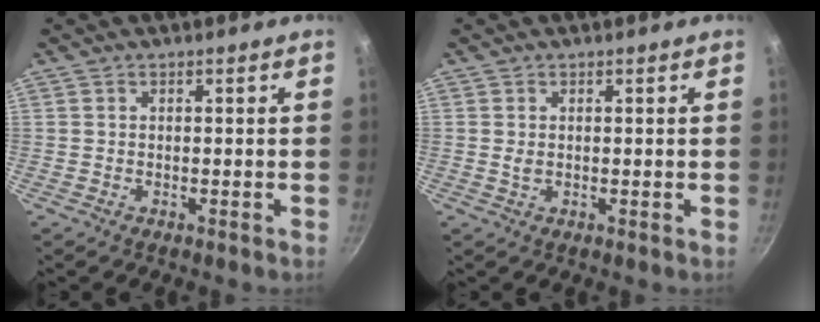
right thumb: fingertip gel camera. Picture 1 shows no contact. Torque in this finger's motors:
{"motor_torque": [0.09, -0.09, 0.15, -0.05, -0.02]}